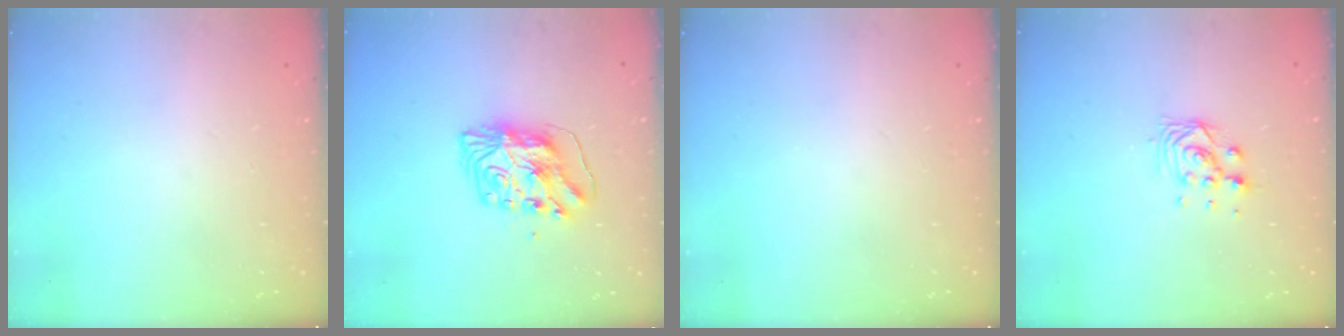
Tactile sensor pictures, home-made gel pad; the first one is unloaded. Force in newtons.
{"total": 8.5, "press": 8.4, "slide": 0.9}
{"total": 0.0}
{"total": 4.9, "press": 4.8, "slide": 0.5}